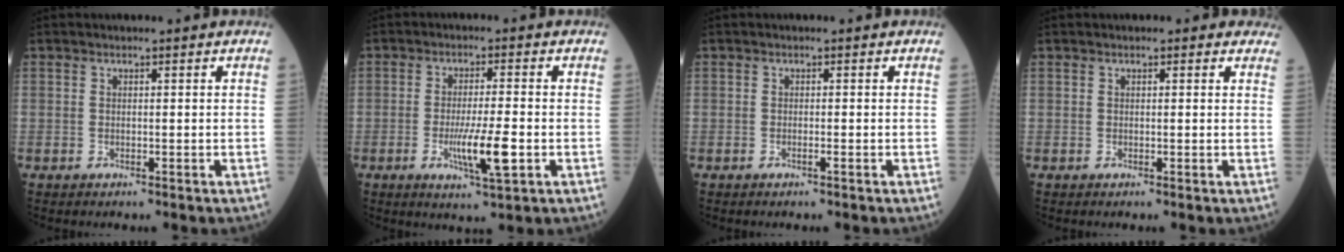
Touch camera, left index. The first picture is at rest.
{"total": 7.0, "force": [-2.1, 0.4, 6.7], "torque": [-0.125, -0.014, -0.034]}
{"total": 0.5, "force": [-0.4, -0.1, 0.4], "torque": [-0.010, 0.000, -0.006]}
{"total": 1.2, "force": [0.9, 0.8, 0.3], "torque": [0.006, -0.002, -0.005]}